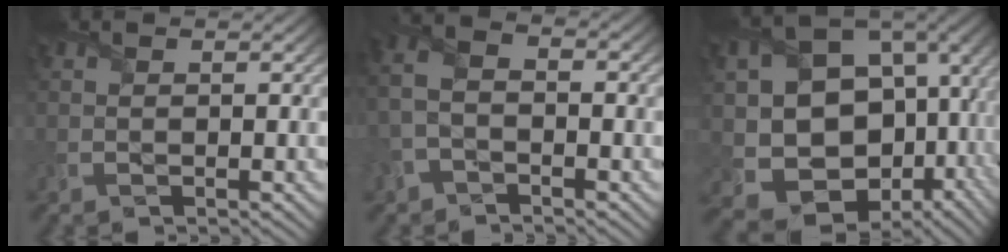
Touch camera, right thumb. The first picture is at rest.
{"total": 5.3, "force": [-1.4, 3.3, 3.9], "torque": [-0.100, 0.005, -0.041]}
{"total": 16.8, "force": [0.2, 13.1, 10.5], "torque": [-0.198, -0.051, 0.060]}